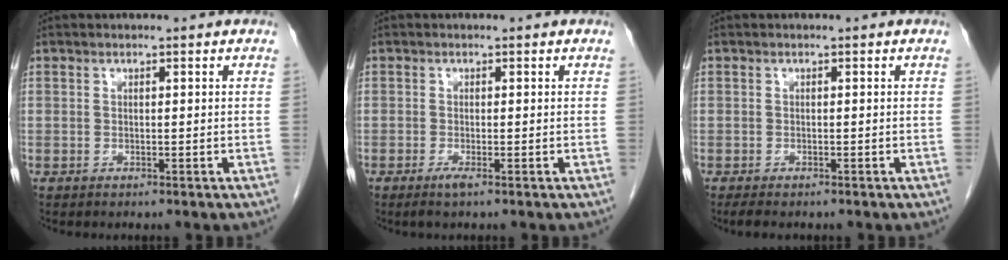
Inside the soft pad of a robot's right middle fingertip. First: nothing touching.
{"total": 1.3, "force": [-0.8, -0.1, 1.0], "torque": [-0.021, -0.004, -0.017]}
{"total": 2.4, "force": [-1.9, 0.7, 1.3], "torque": [-0.024, -0.007, -0.023]}